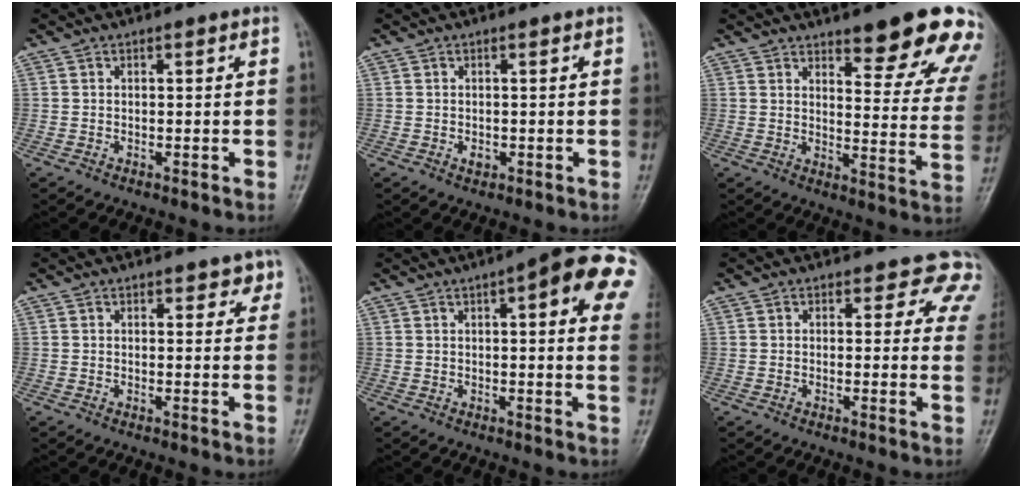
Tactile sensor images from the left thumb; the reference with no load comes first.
{"total": 1.1, "force": [-0.3, 0.8, 0.7], "torque": [-0.008, -0.001, -0.002]}
{"total": 18.1, "force": [12.8, 4.6, 11.9], "torque": [-0.109, -0.072, 0.155]}
{"total": 2.9, "force": [1.9, 1.6, 1.5], "torque": [0.008, -0.007, 0.020]}
{"total": 16.4, "force": [5.5, 4.3, 14.9], "torque": [-0.171, 0.002, 0.058]}
{"total": 6.7, "force": [5.4, 3.7, 1.7], "torque": [0.028, -0.020, 0.030]}